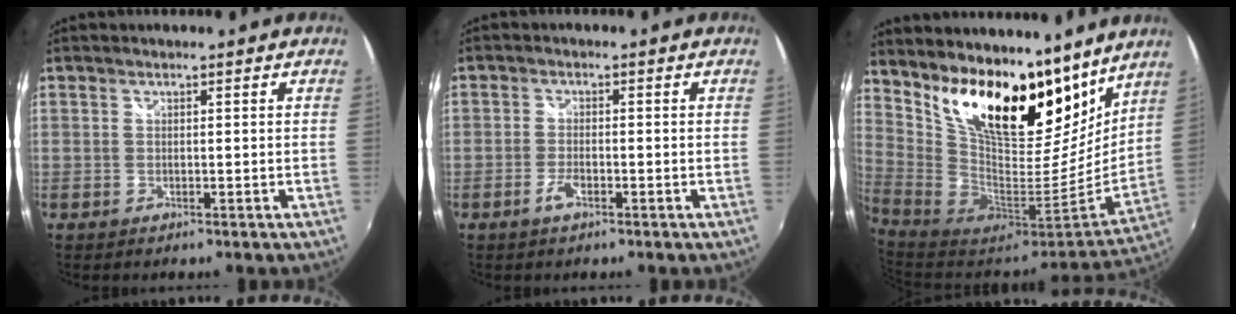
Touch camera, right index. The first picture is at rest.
{"total": 2.8, "force": [-1.6, 0.8, 2.1], "torque": [-0.052, -0.002, -0.033]}
{"total": 21.7, "force": [14.8, 8.3, 13.4], "torque": [-0.230, 0.001, 0.268]}